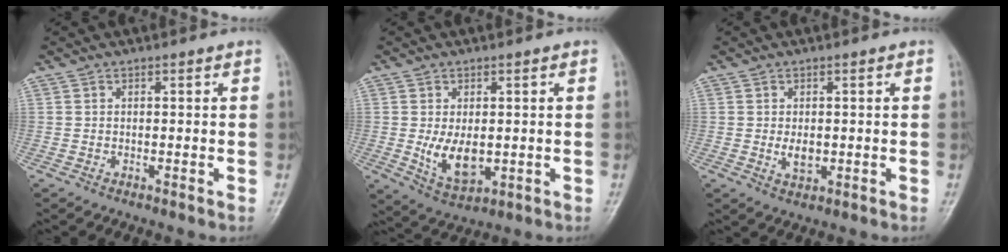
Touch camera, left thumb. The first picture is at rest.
{"total": 7.1, "force": [-0.5, 4.2, 5.7], "torque": [-0.084, -0.017, 0.005]}
{"total": 2.8, "force": [-0.2, 1.9, 2.2], "torque": [-0.028, -0.005, 0.000]}